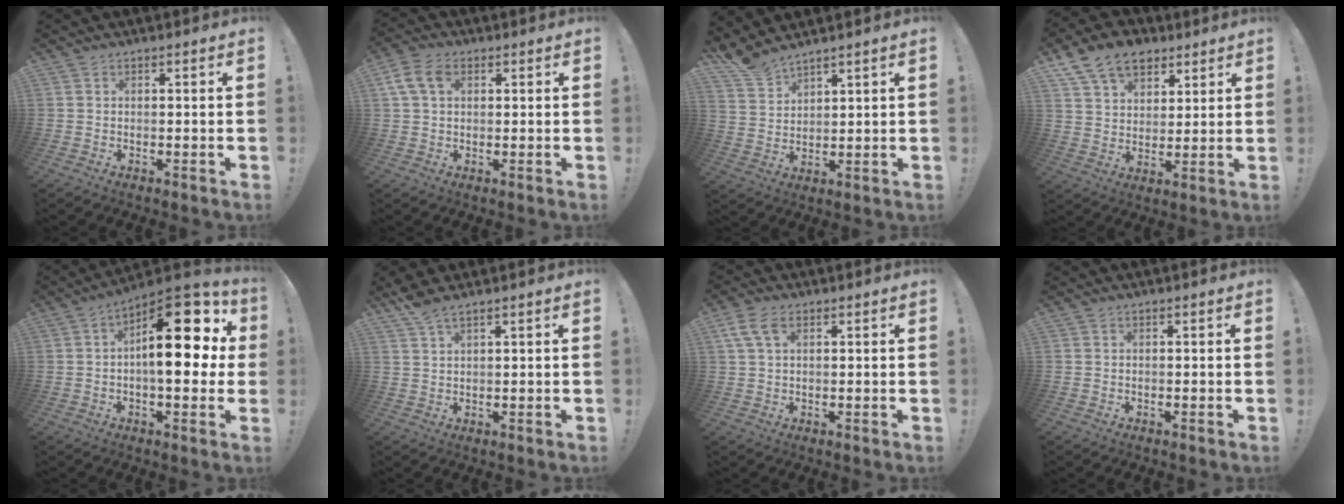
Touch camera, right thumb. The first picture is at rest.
{"total": 8.2, "force": [2.7, 5.5, 5.5], "torque": [-0.112, 0.005, 0.054]}
{"total": 6.7, "force": [6.2, 2.0, 1.6], "torque": [-0.044, -0.043, 0.120]}
{"total": 13.2, "force": [7.9, 8.9, 5.9], "torque": [-0.094, -0.039, 0.152]}
{"total": 21.6, "force": [3.9, 9.5, 19.0], "torque": [-0.253, -0.024, 0.065]}
{"total": 4.1, "force": [3.1, 0.4, 2.6], "torque": [-0.055, -0.015, 0.056]}
{"total": 6.0, "force": [2.5, 3.4, 4.3], "torque": [-0.091, 0.003, 0.050]}
{"total": 0.0}